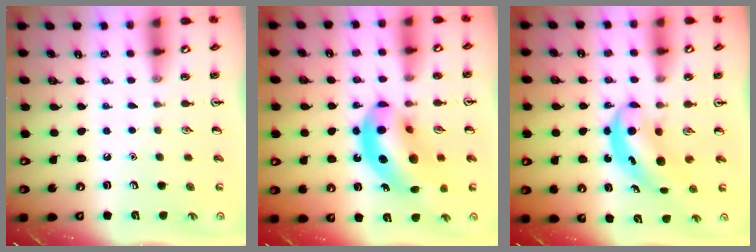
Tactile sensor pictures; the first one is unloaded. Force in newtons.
{"total": 15.7, "press": 15.1, "slide": 4.5}
{"total": 4.8, "press": 4.8, "slide": 0.3}